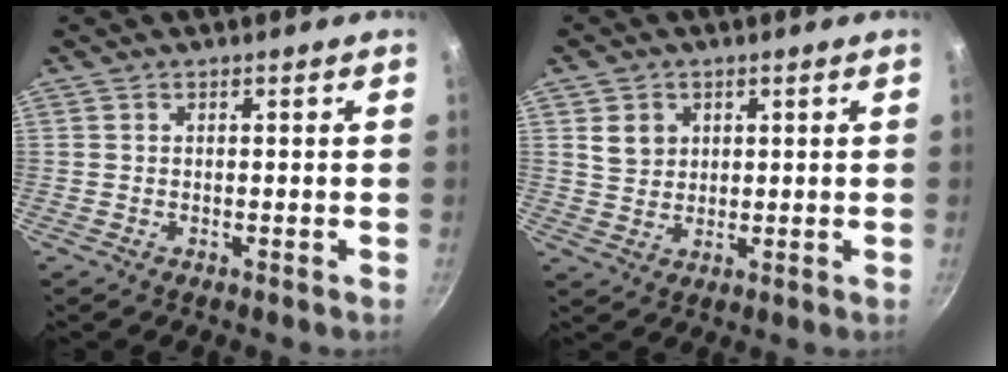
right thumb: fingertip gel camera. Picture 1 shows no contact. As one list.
[{"total": 4.7, "force": [1.5, 4.0, 1.9], "torque": [-0.015, -0.002, 0.032]}]